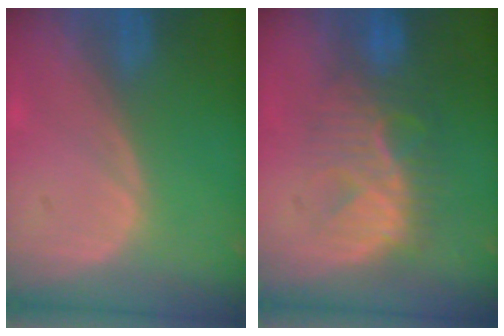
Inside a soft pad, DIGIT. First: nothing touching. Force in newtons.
{"total": 8.1, "press": 8.0, "slide": 1.2}